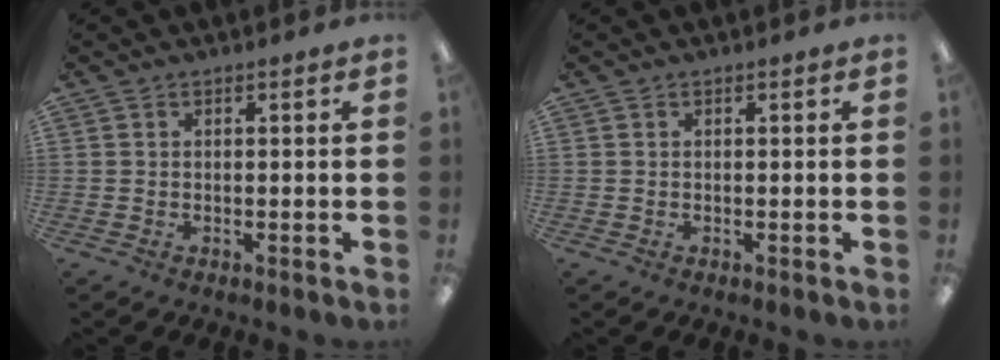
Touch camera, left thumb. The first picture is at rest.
{"total": 0.0}